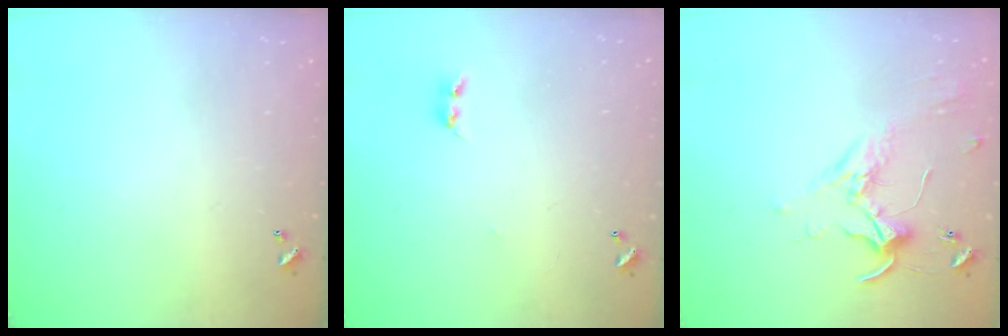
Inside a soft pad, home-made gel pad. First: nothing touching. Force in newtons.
{"total": 2.2, "press": 2.2, "slide": 0.4}
{"total": 1.8, "press": 1.8, "slide": 0.4}